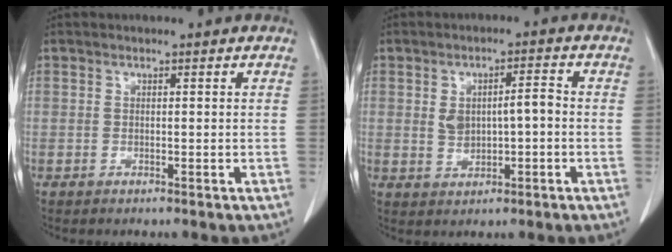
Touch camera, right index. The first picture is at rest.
{"total": 5.2, "force": [0.2, 2.2, 4.7], "torque": [-0.083, 0.017, 0.014]}